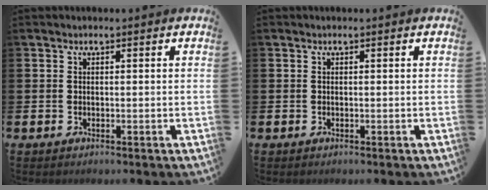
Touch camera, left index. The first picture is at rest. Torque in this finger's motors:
{"motor_torque": [0.00, 0.00, 0.00, 0.01]}